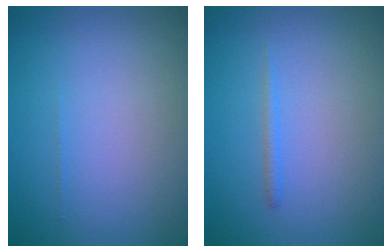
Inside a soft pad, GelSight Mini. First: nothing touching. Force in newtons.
{"total": 0.8, "press": 0.8, "slide": 0.1}